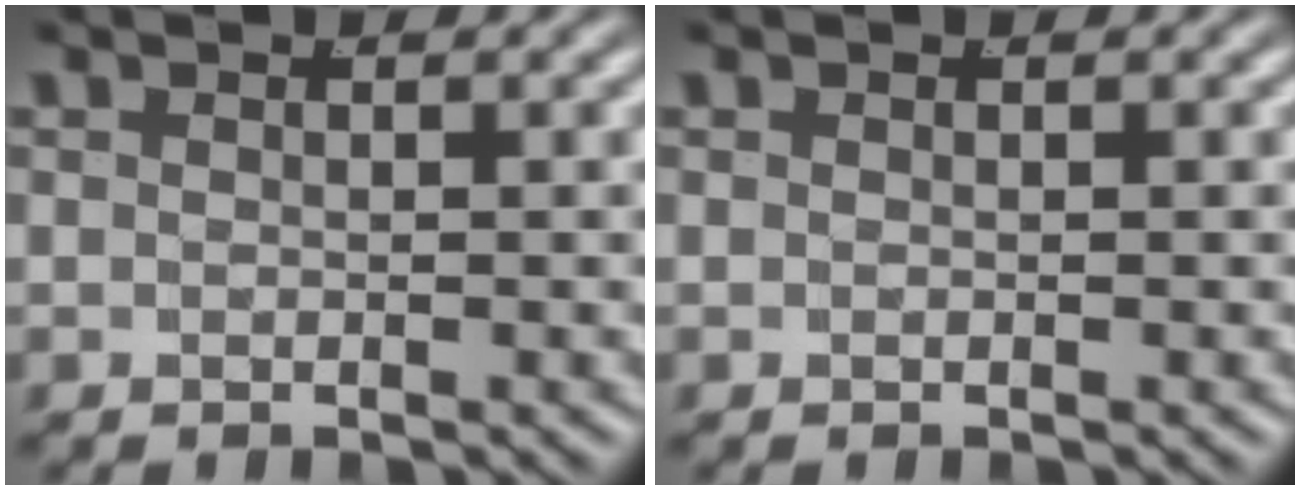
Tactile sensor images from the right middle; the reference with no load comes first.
{"total": 0.0}